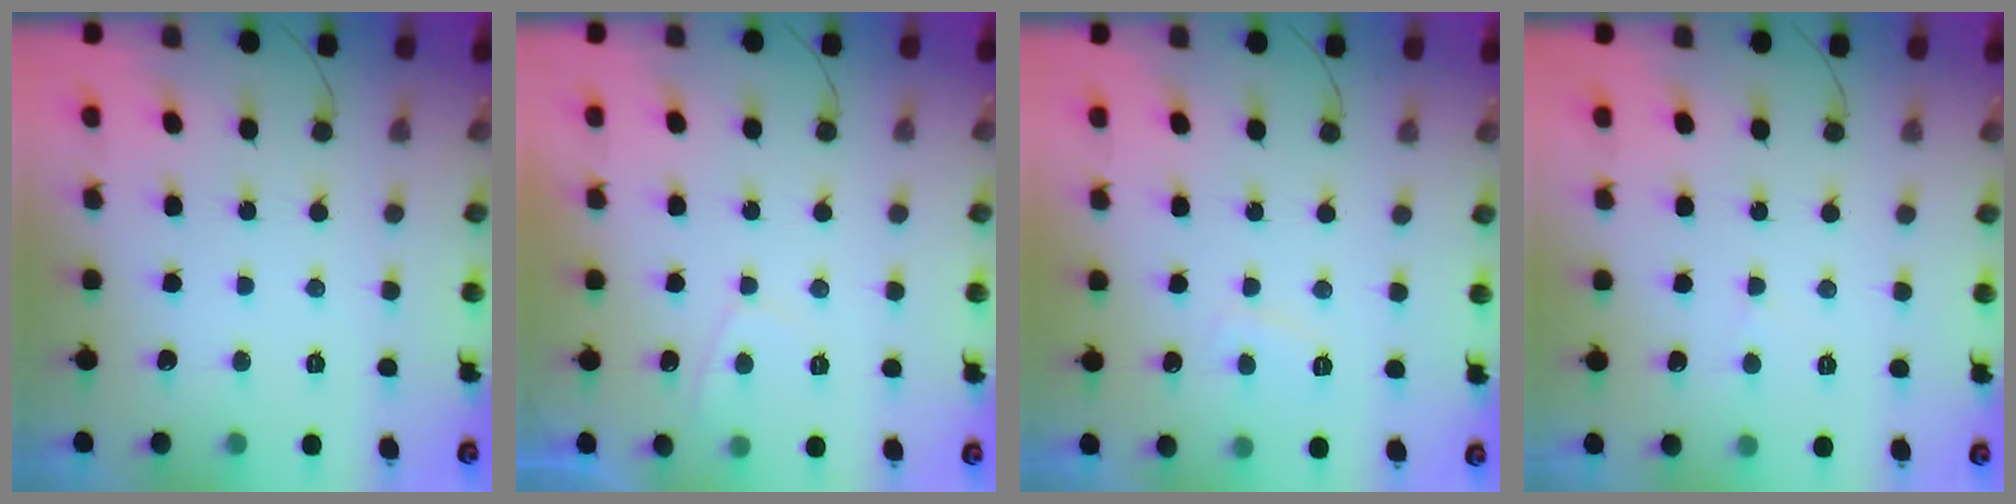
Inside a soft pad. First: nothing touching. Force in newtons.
{"total": 1.6, "press": 1.5, "slide": 0.6}
{"total": 2.8, "press": 2.7, "slide": 0.8}
{"total": 2.9, "press": 2.9, "slide": 0.4}